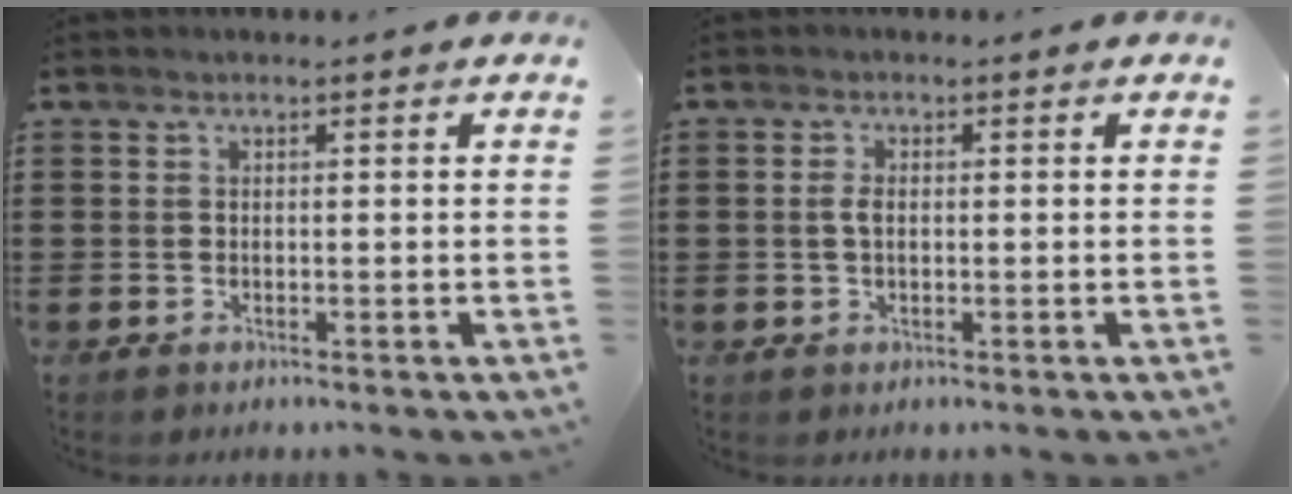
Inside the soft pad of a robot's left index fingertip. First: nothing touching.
{"total": 1.8, "force": [0.0, 0.8, 1.6], "torque": [-0.041, 0.000, -0.003]}